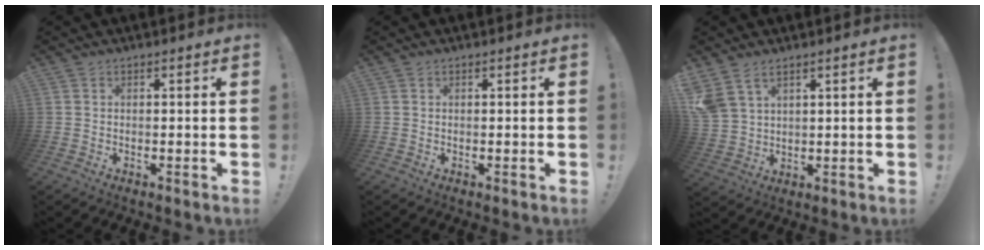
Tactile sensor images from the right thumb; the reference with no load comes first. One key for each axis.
{"total": 0.0}
{"total": 6.9, "fx": 4.4, "fy": 4.0, "fz": 3.5, "tx": -0.078, "ty": -0.015, "tz": 0.091}